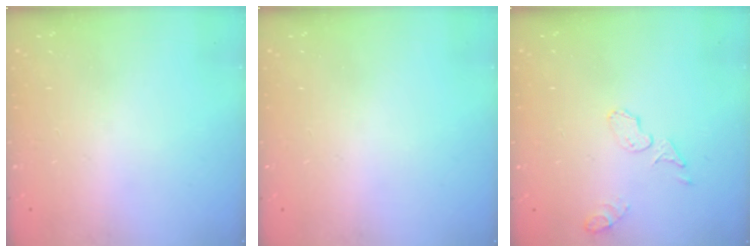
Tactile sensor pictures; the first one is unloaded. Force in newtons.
{"total": 0.0}
{"total": 5.6, "press": 5.4, "slide": 1.2}